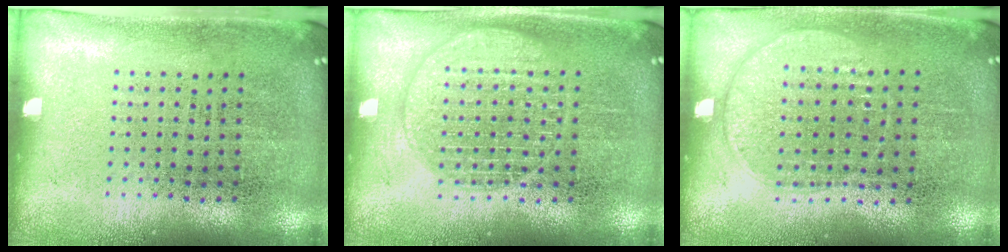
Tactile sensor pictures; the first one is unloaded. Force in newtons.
{"total": 2.7, "press": 2.7, "slide": 0.5}
{"total": 1.0, "press": 0.9, "slide": 0.4}